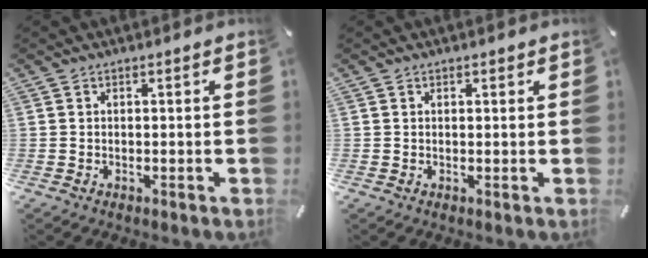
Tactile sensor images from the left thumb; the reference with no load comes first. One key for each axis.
{"total": 0.6, "fx": 0.3, "fy": 0.5, "fz": 0.2, "tx": 0.004, "ty": -0.001, "tz": 0.004}